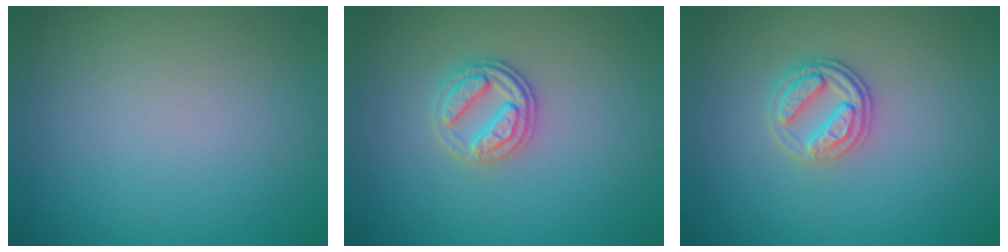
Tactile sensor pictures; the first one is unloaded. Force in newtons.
{"total": 2.7, "press": 2.6, "slide": 0.8}
{"total": 2.6, "press": 2.5, "slide": 0.8}